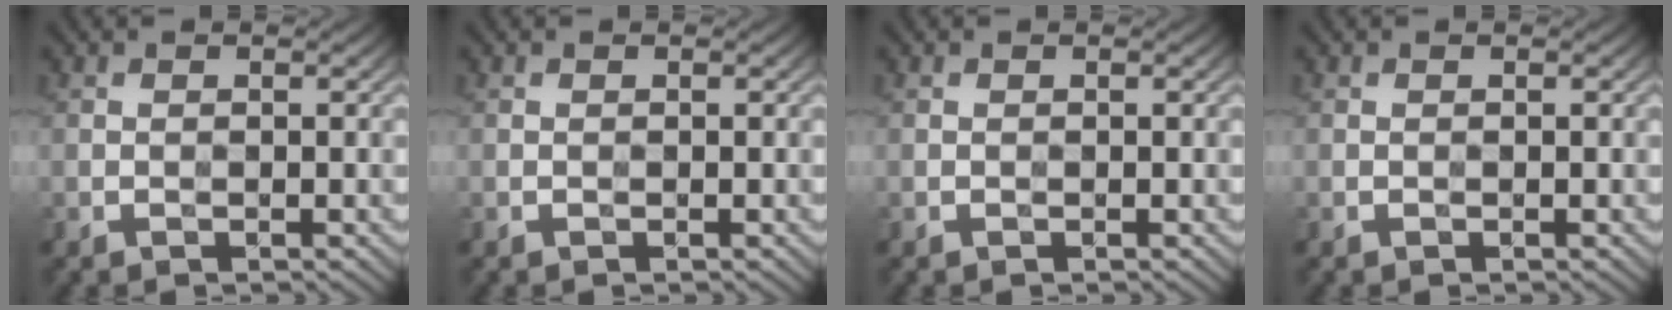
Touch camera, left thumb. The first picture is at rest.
{"total": 0.0}
{"total": 0.0}
{"total": 0.0}